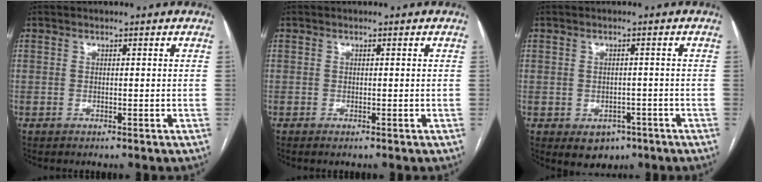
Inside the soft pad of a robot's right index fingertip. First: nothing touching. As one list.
[{"total": 0.6, "force": [-0.3, 0.1, 0.5], "torque": [-0.006, -0.002, -0.005]}, {"total": 4.4, "force": [-2.1, 3.4, 1.9], "torque": [-0.016, 0.004, -0.014]}]